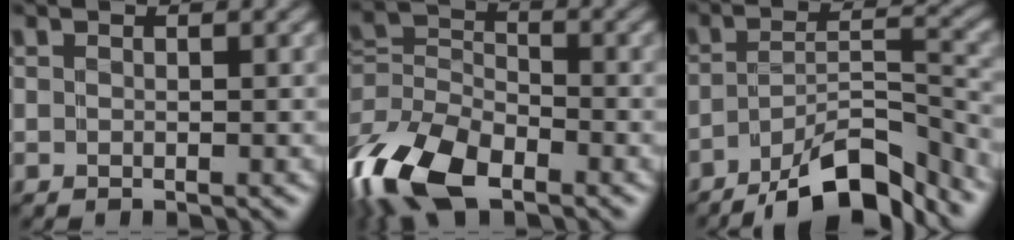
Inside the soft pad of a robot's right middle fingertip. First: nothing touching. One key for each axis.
{"total": 10.1, "fx": -6.4, "fy": 5.0, "fz": 6.1, "tx": -0.140, "ty": -0.008, "tz": -0.137}
{"total": 9.4, "fx": -7.2, "fy": 2.6, "fz": 5.4, "tx": -0.078, "ty": 0.011, "tz": -0.125}